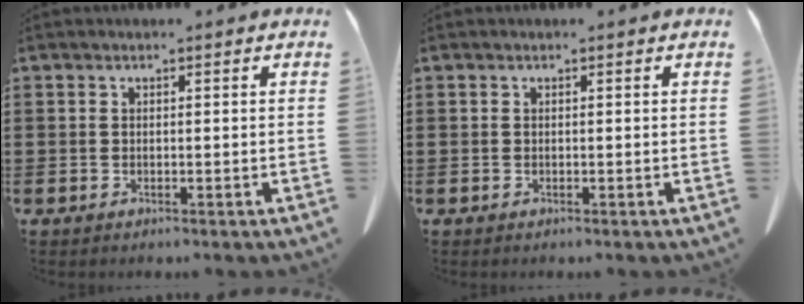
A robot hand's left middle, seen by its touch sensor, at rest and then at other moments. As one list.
[{"total": 0.0}]